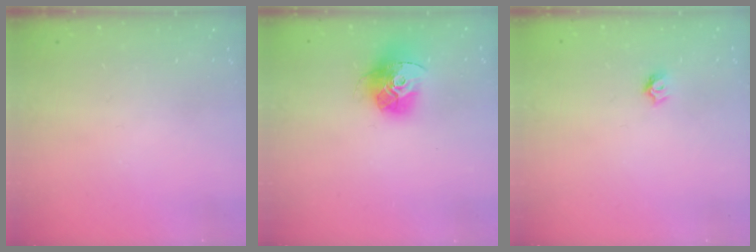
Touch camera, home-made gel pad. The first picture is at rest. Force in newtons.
{"total": 15.2, "press": 15.2, "slide": 1.5}
{"total": 4.2, "press": 4.2, "slide": 0.4}